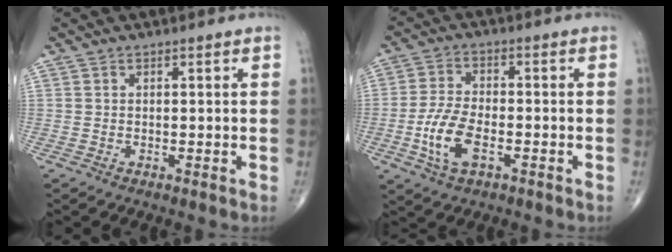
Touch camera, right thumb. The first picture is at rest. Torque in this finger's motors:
{"motor_torque": [-0.18, 0.49, 0.93, 0.07, 0.24]}